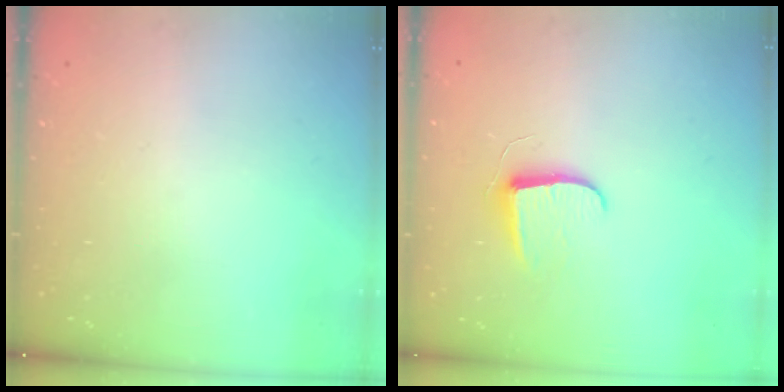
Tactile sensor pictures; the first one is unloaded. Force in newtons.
{"total": 7.3, "press": 7.3, "slide": 0.4}